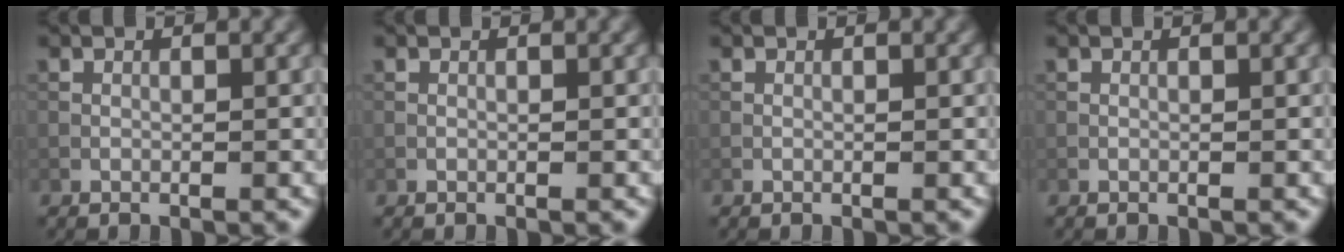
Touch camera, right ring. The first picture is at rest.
{"total": 0.0}
{"total": 0.0}
{"total": 0.0}